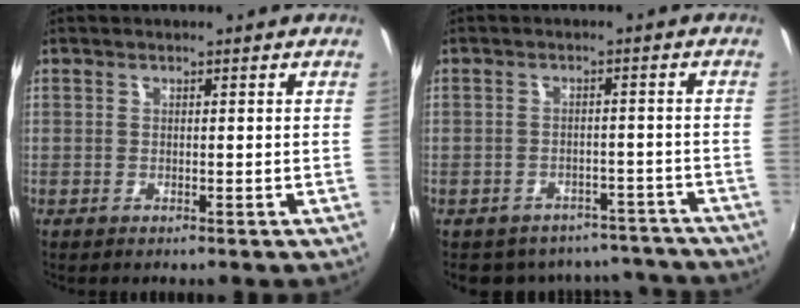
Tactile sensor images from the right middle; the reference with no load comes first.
{"total": 12.6, "force": [-10.8, 6.0, 2.8], "torque": [-0.064, 0.019, -0.120]}